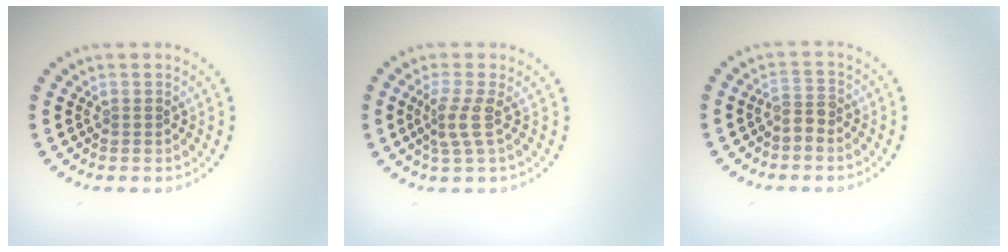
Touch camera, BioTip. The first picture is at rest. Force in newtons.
{"total": 2.3, "press": 1.6, "slide": 1.6}
{"total": 1.8, "press": 1.4, "slide": 1.1}